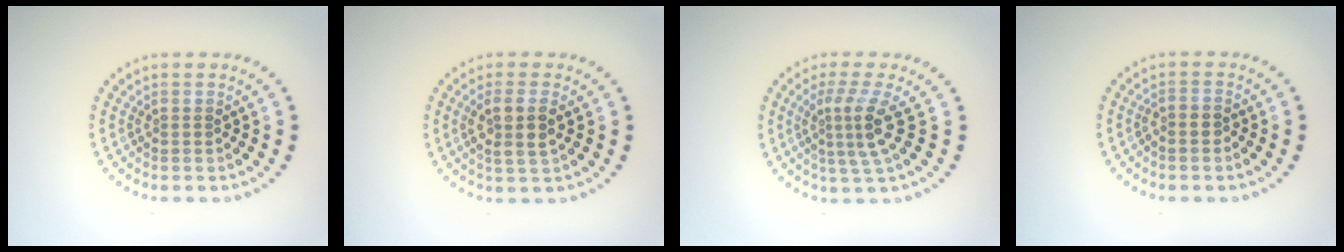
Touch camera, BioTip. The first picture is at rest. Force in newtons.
{"total": 2.8, "press": 2.6, "slide": 1.0}
{"total": 3.4, "press": 2.4, "slide": 2.5}
{"total": 1.0, "press": 0.8, "slide": 0.7}